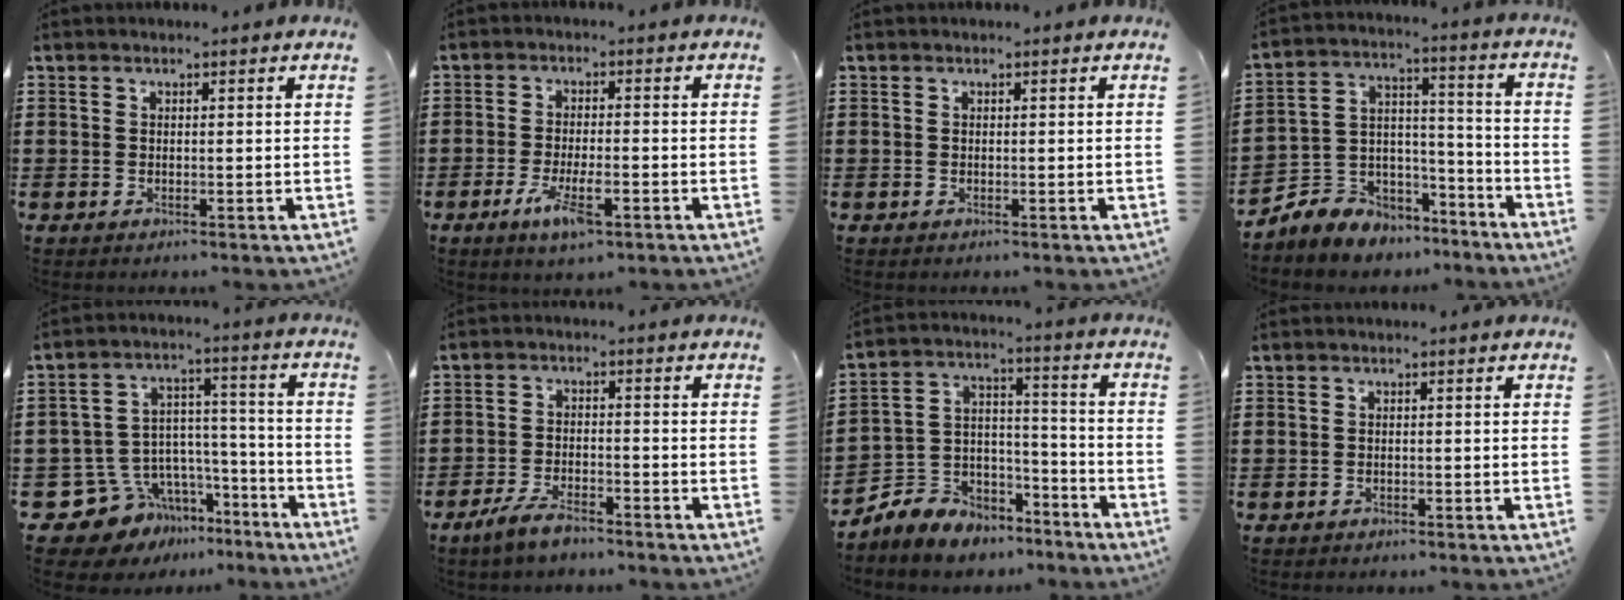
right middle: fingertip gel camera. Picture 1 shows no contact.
{"total": 6.3, "force": [-2.9, 1.8, 5.3], "torque": [-0.116, -0.013, -0.055]}
{"total": 0.0}
{"total": 5.9, "force": [-5.0, 3.0, -1.1], "torque": [-0.008, -0.004, -0.104]}
{"total": 9.8, "force": [-7.1, 6.6, 1.5], "torque": [-0.062, 0.004, -0.129]}
{"total": 4.5, "force": [-3.5, 1.3, 2.4], "torque": [-0.052, 0.004, -0.070]}
{"total": 6.2, "force": [-5.5, 2.6, -1.1], "torque": [-0.005, -0.001, -0.116]}
{"total": 1.0, "force": [-0.6, 0.8, -0.1], "torque": [0.000, 0.004, -0.016]}